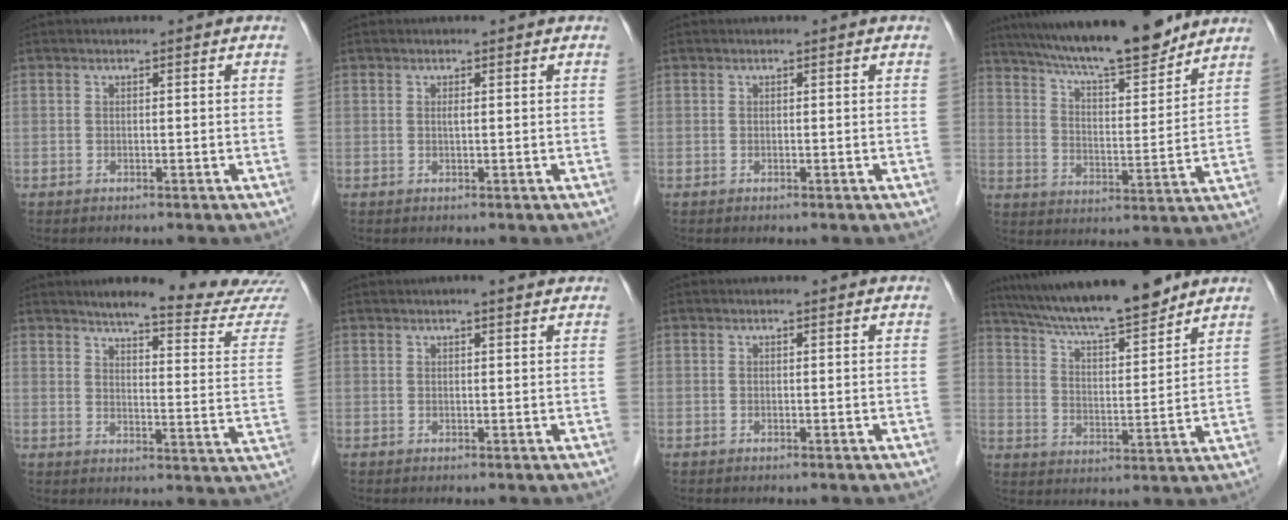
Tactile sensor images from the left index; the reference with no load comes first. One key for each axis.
{"total": 0.5, "fx": 0.2, "fy": 0.0, "fz": 0.5, "tx": -0.012, "ty": -0.001, "tz": 0.003}
{"total": 0.0}
{"total": 16.9, "fx": 14.6, "fy": 1.9, "fz": 8.3, "tx": -0.137, "ty": 0.008, "tz": 0.233}
{"total": 18.7, "fx": 17.5, "fy": 0.2, "fz": 6.7, "tx": -0.085, "ty": -0.089, "tz": 0.200}
{"total": 3.3, "fx": 2.8, "fy": 0.3, "fz": 1.8, "tx": -0.025, "ty": 0.017, "tz": 0.034}
{"total": 0.9, "fx": 0.9, "fy": 0.1, "fz": 0.2, "tx": -0.010, "ty": 0.008, "tz": 0.010}
{"total": 16.1, "fx": 14.0, "fy": 1.6, "fz": 7.7, "tx": -0.133, "ty": 0.013, "tz": 0.231}